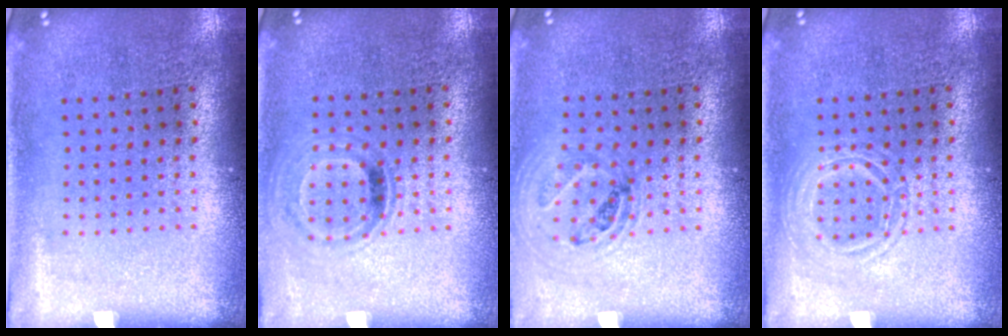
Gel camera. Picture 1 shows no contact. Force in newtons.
{"total": 0.9, "press": 0.8, "slide": 0.5}
{"total": 1.0, "press": 1.0, "slide": 0.2}
{"total": 1.9, "press": 1.9, "slide": 0.2}